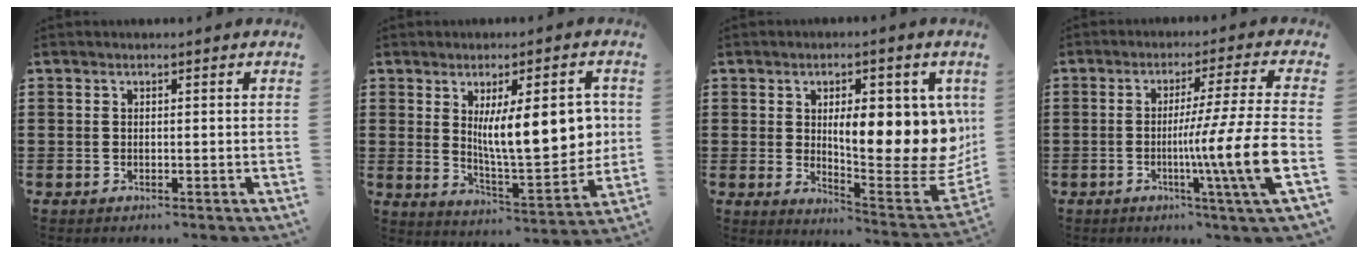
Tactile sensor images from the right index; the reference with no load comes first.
{"total": 13.2, "force": [2.4, 3.9, 12.4], "torque": [-0.184, -0.007, 0.037]}
{"total": 13.2, "force": [2.6, 4.8, 12.0], "torque": [-0.149, -0.025, 0.041]}
{"total": 12.8, "force": [-3.2, -0.9, 12.4], "torque": [-0.208, -0.021, -0.067]}